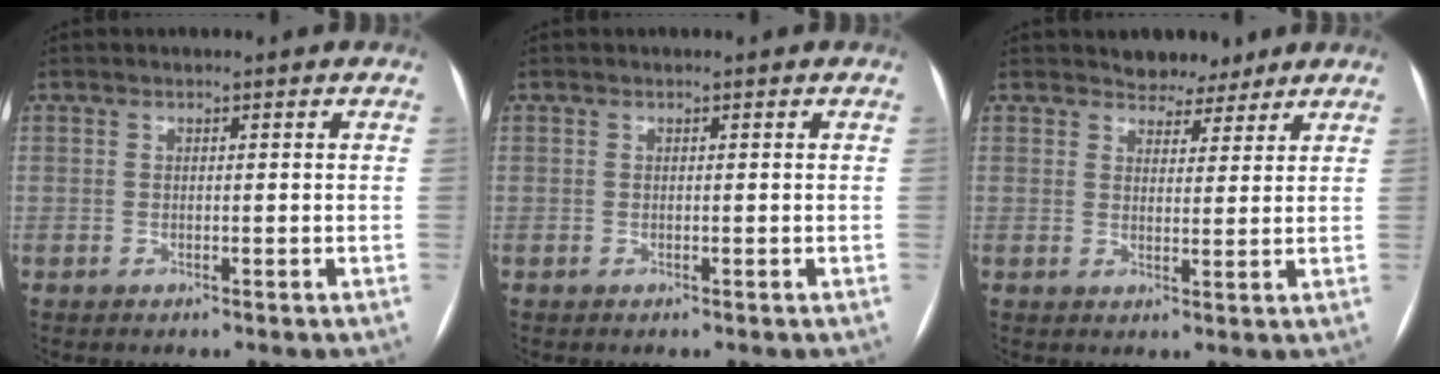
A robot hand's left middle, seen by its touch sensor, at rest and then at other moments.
{"total": 0.0}
{"total": 4.3, "force": [3.7, 2.2, 0.7], "torque": [-0.006, 0.000, 0.054]}